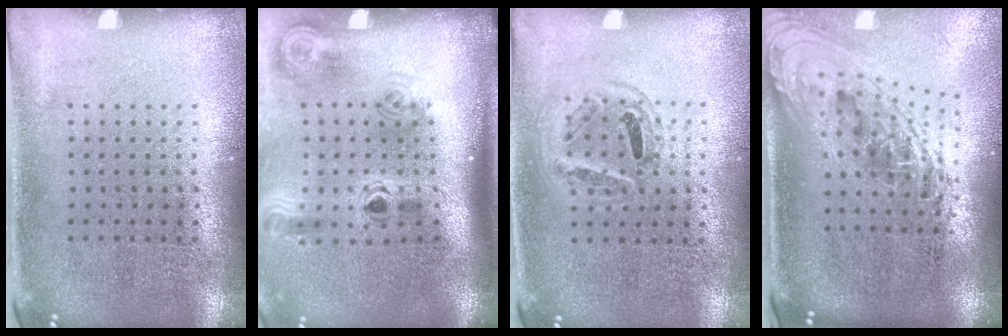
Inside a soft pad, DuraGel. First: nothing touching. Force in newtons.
{"total": 2.1, "press": 1.4, "slide": 1.5}
{"total": 0.9, "press": 0.8, "slide": 0.3}
{"total": 2.3, "press": 1.7, "slide": 1.6}